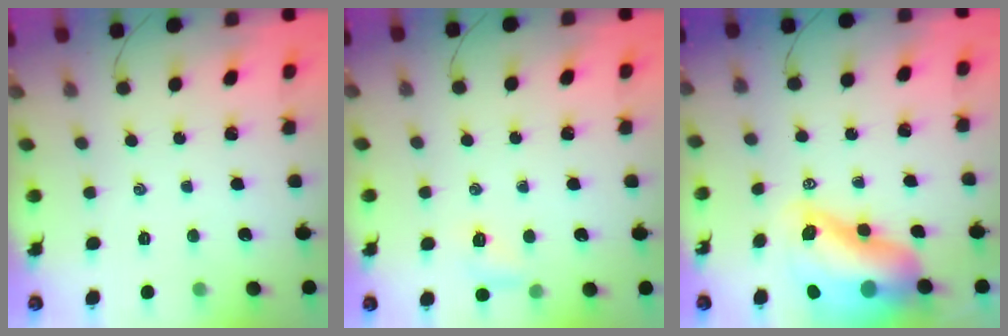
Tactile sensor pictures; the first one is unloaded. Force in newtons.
{"total": 6.1, "press": 6.0, "slide": 1.4}
{"total": 16.4, "press": 15.7, "slide": 4.8}